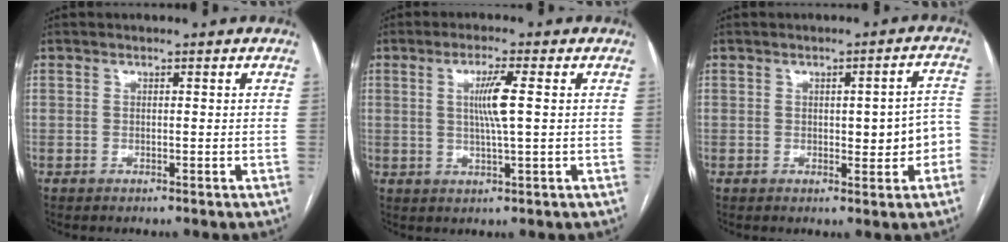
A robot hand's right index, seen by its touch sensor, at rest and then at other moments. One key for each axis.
{"total": 5.1, "fx": 0.9, "fy": -0.3, "fz": 5.0, "tx": -0.094, "ty": -0.002, "tz": 0.018}
{"total": 5.9, "fx": -1.0, "fy": 1.8, "fz": 5.5, "tx": -0.060, "ty": 0.023, "tz": -0.007}